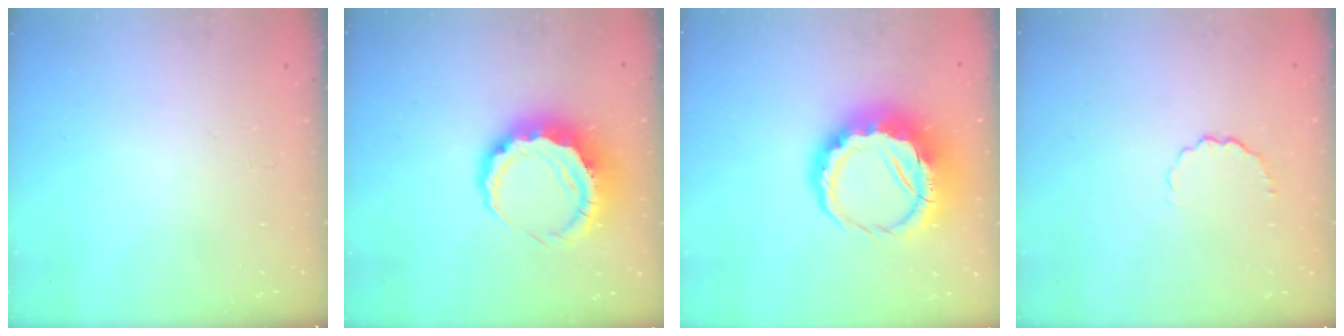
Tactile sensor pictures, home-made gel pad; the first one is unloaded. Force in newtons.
{"total": 10.2, "press": 9.9, "slide": 2.2}
{"total": 13.8, "press": 13.5, "slide": 2.8}
{"total": 3.7, "press": 3.5, "slide": 1.2}